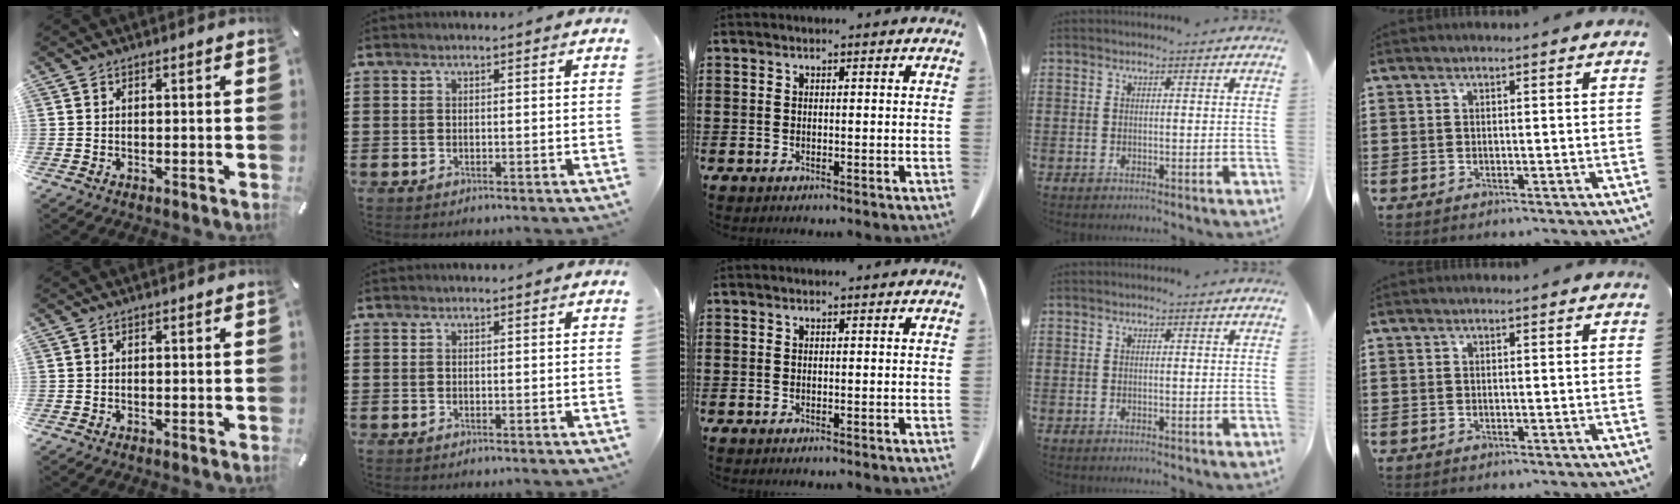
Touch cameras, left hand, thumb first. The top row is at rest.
{}